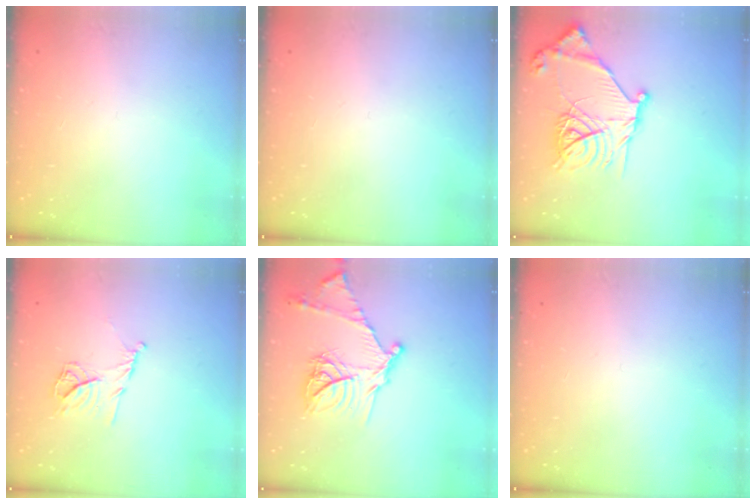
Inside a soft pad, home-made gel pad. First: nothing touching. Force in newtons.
{"total": 0.0}
{"total": 18.8, "press": 18.7, "slide": 2.0}
{"total": 9.8, "press": 9.8, "slide": 0.6}
{"total": 18.3, "press": 18.2, "slide": 1.7}
{"total": 0.0}